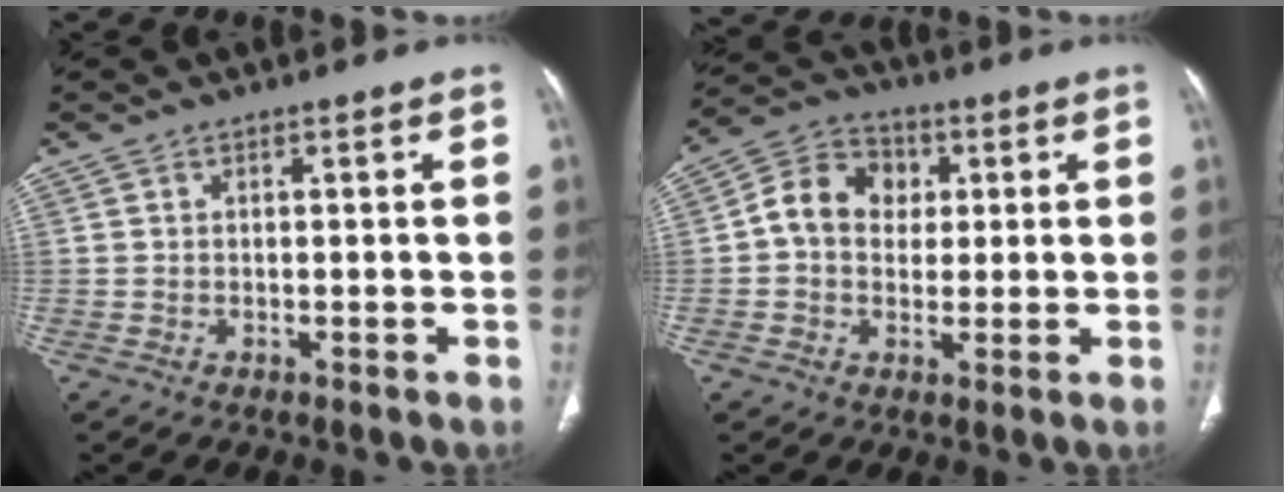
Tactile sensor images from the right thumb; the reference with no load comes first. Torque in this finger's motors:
{"motor_torque": [0.13, 0.03, 0.59, -0.62, 0.07]}